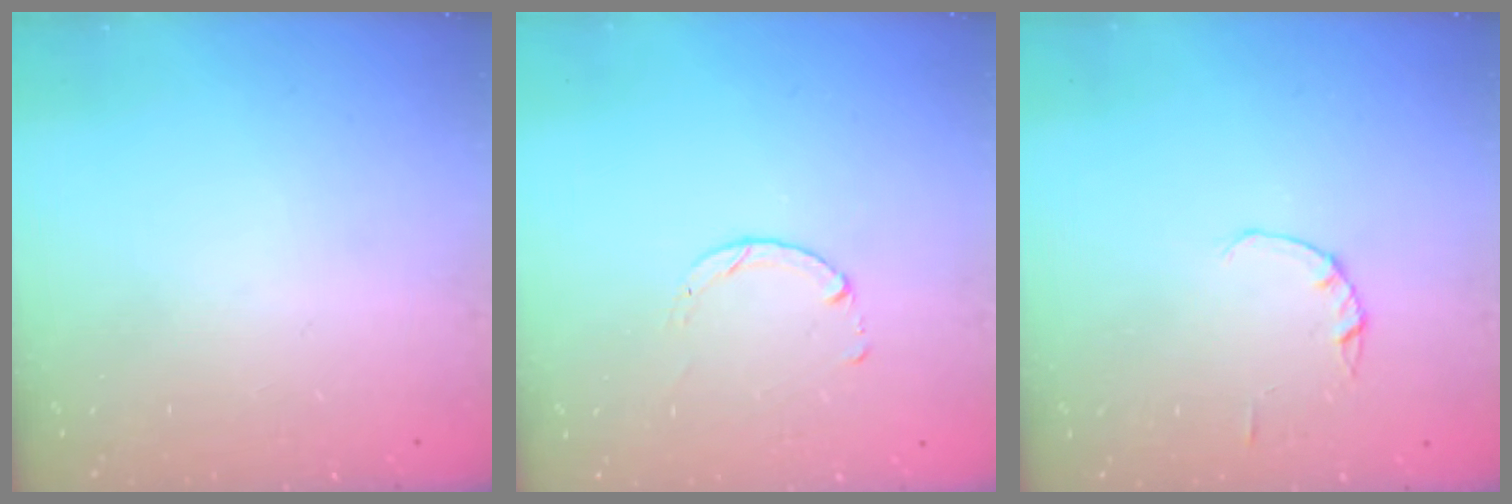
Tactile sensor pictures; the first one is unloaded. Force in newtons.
{"total": 1.4, "press": 1.4, "slide": 0.2}
{"total": 1.4, "press": 1.3, "slide": 0.3}